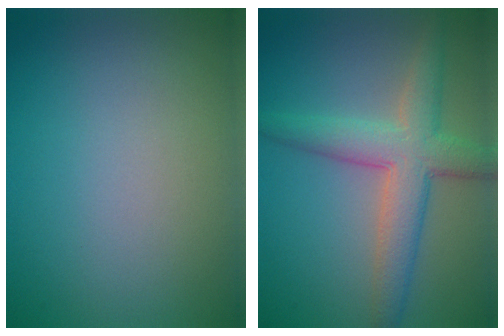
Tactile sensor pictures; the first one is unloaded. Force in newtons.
{"total": 5.3, "press": 5.3, "slide": 0.1}